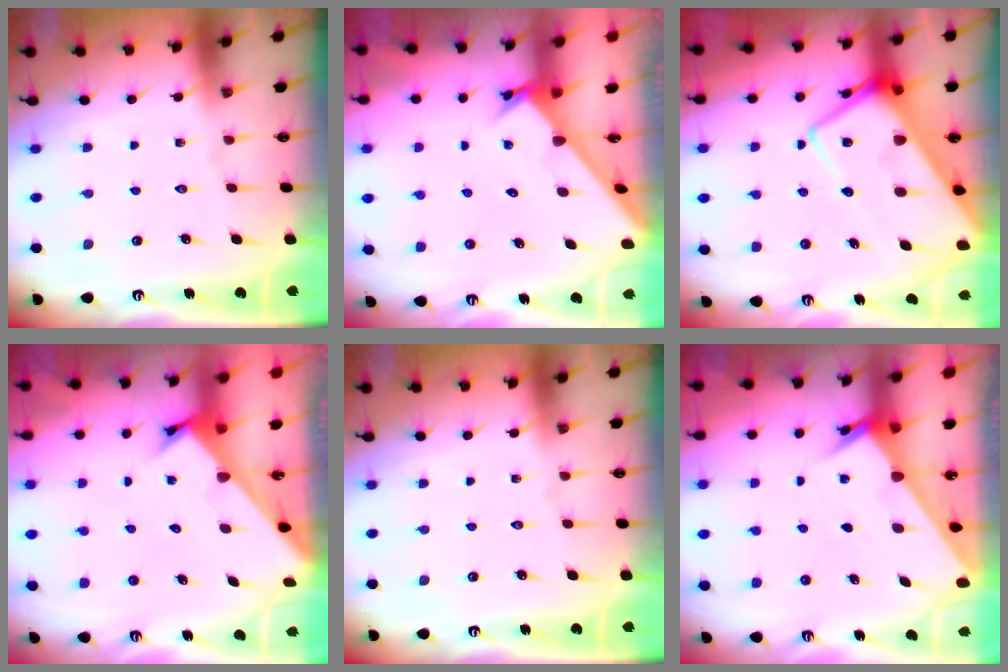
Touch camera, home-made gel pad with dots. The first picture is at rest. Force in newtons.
{"total": 2.6, "press": 2.6, "slide": 0.2}
{"total": 13.9, "press": 13.9, "slide": 1.2}
{"total": 2.7, "press": 2.7, "slide": 0.3}
{"total": 0.0}
{"total": 3.0, "press": 3.0, "slide": 0.2}